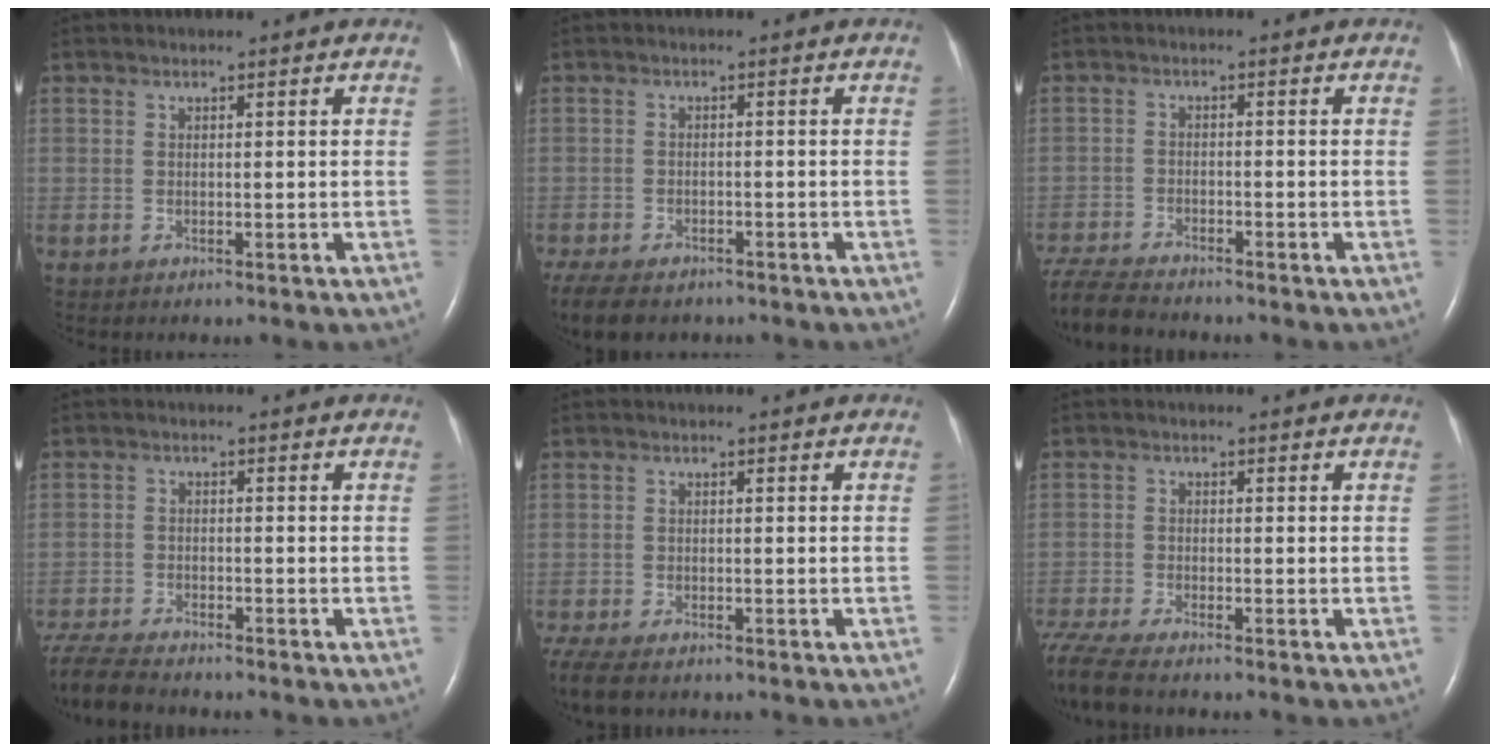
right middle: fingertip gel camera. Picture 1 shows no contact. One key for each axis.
{"total": 12.1, "fx": -8.9, "fy": 5.9, "fz": 5.7, "tx": -0.137, "ty": -0.017, "tz": -0.122}
{"total": 8.8, "fx": -8.0, "fy": 1.4, "fz": 3.3, "tx": -0.065, "ty": -0.017, "tz": -0.138}
{"total": 9.3, "fx": -8.4, "fy": 1.6, "fz": 3.7, "tx": -0.074, "ty": -0.018, "tz": -0.143}
{"total": 8.1, "fx": -6.1, "fy": 3.2, "fz": 4.4, "tx": -0.097, "ty": -0.014, "tz": -0.097}
{"total": 7.8, "fx": -6.9, "fy": 0.8, "fz": 3.7, "tx": -0.084, "ty": -0.018, "tz": -0.126}